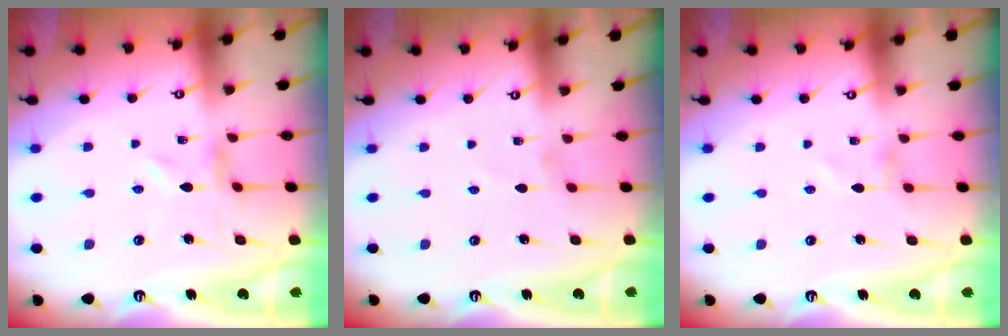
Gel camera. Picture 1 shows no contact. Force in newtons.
{"total": 0.0}
{"total": 0.8, "press": 0.7, "slide": 0.3}